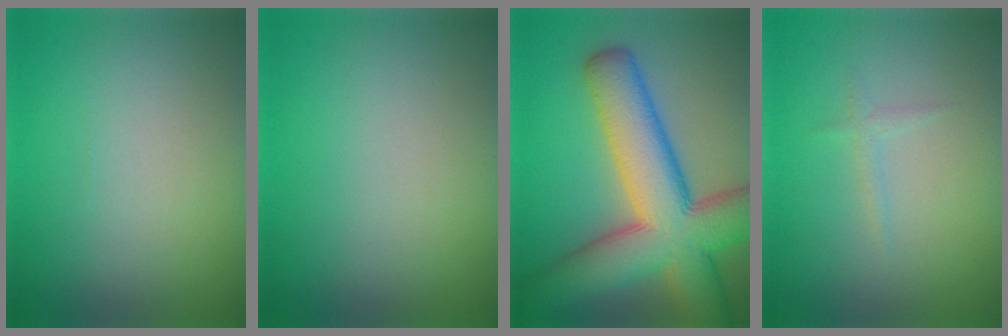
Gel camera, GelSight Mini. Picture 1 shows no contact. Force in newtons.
{"total": 0.0}
{"total": 12.8, "press": 12.7, "slide": 0.6}
{"total": 0.8, "press": 0.8, "slide": 0.1}